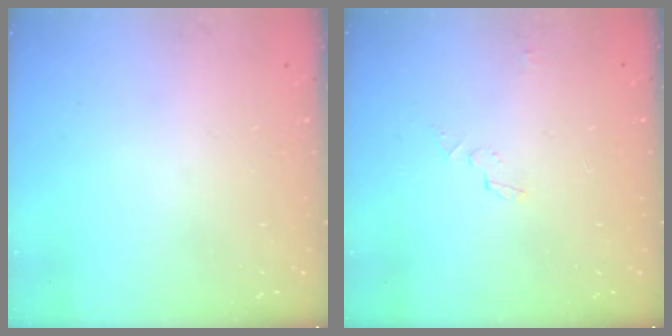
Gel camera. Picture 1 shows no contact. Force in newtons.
{"total": 3.1, "press": 3.1, "slide": 0.2}